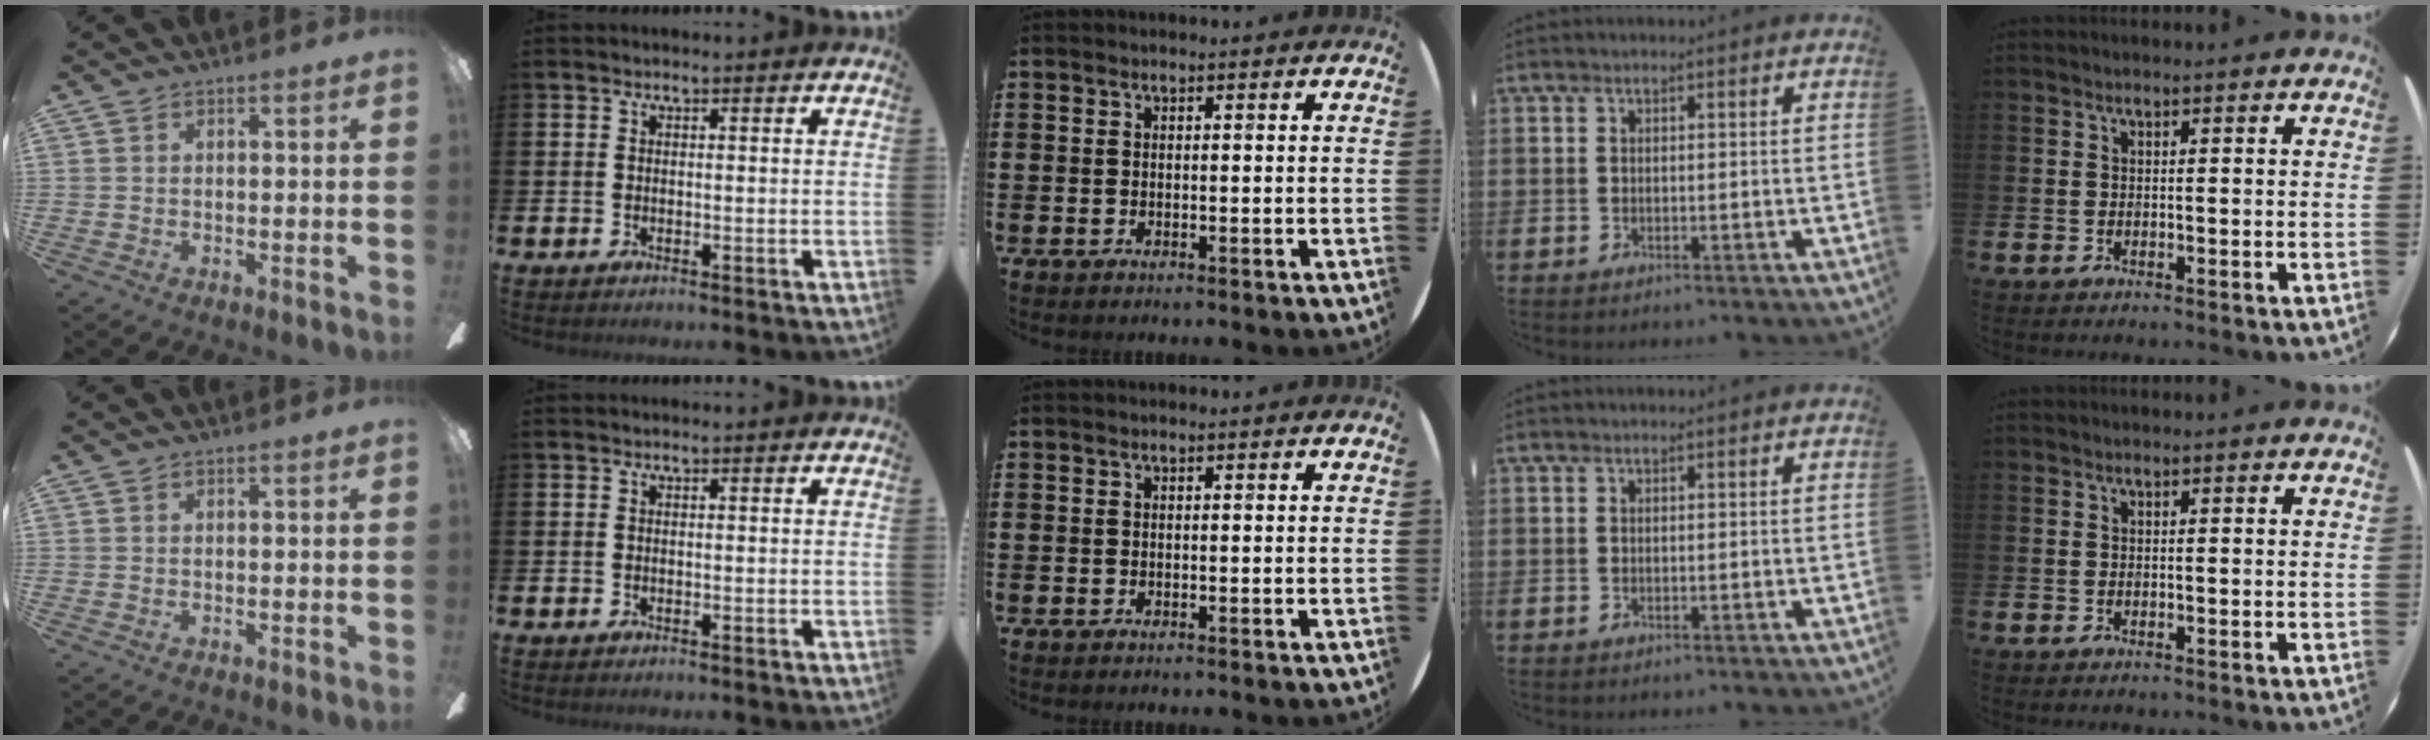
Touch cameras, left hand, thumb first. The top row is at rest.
{}